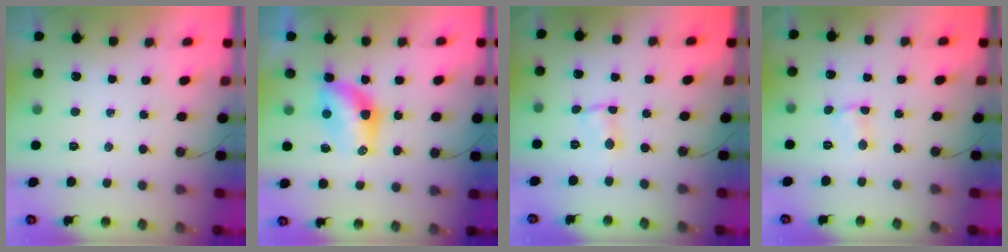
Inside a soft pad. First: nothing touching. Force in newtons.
{"total": 9.5, "press": 8.5, "slide": 4.2}
{"total": 3.1, "press": 1.2, "slide": 2.9}
{"total": 3.0, "press": 3.0, "slide": 0.4}